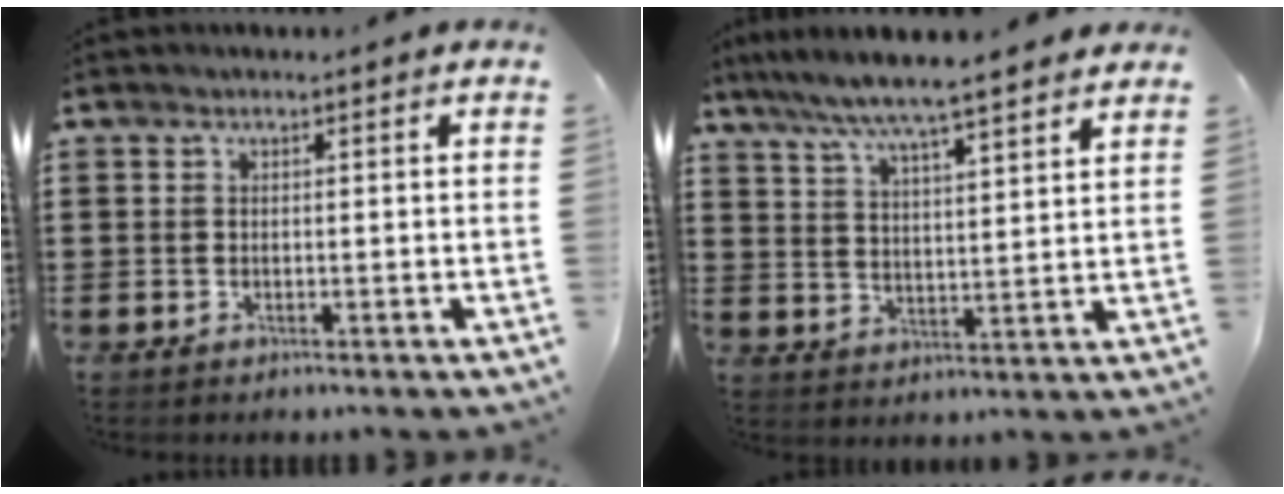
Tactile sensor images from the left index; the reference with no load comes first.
{"total": 5.9, "force": [5.3, -0.2, 2.7], "torque": [-0.075, -0.030, 0.088]}